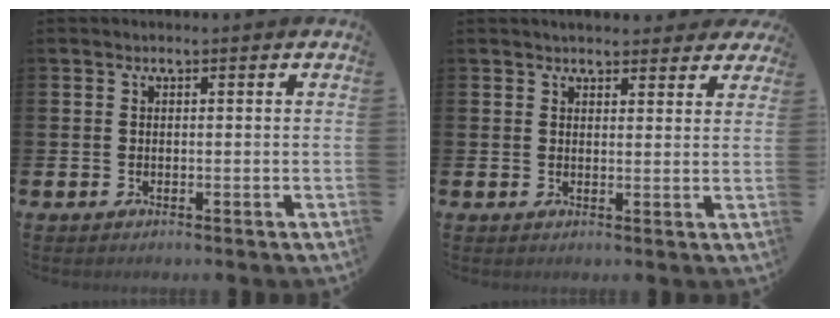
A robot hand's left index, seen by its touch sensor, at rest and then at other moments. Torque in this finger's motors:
{"motor_torque": [1.11, -1.03, 0.89, 0.12]}